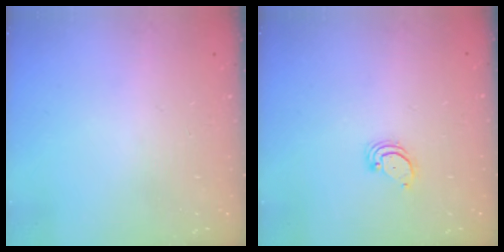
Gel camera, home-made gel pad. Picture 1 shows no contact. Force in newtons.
{"total": 2.2, "press": 2.2, "slide": 0.3}